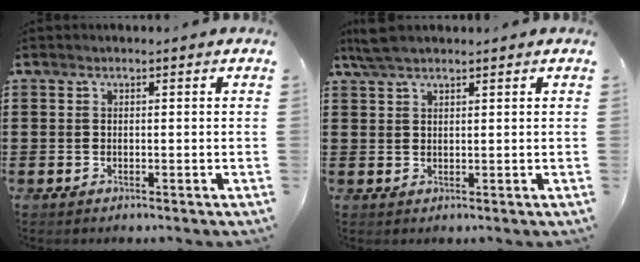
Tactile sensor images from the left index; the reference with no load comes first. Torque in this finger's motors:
{"motor_torque": [0.95, -1.04, 0.17, 0.07]}